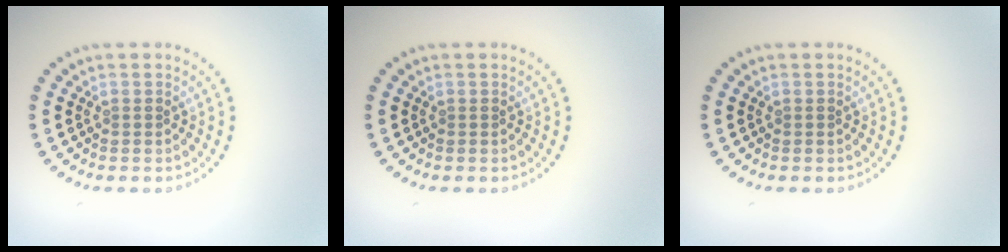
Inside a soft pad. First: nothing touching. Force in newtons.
{"total": 0.0}
{"total": 0.0}